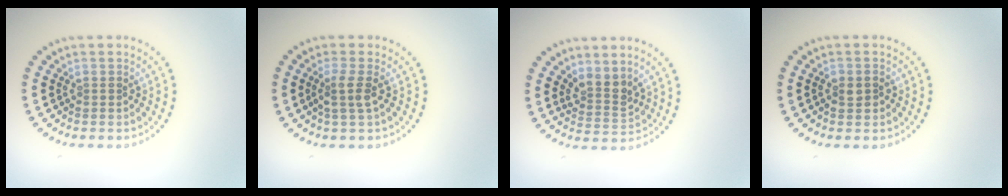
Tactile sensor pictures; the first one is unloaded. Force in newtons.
{"total": 2.0, "press": 1.5, "slide": 1.2}
{"total": 2.6, "press": 1.9, "slide": 1.7}
{"total": 1.6, "press": 1.5, "slide": 0.5}